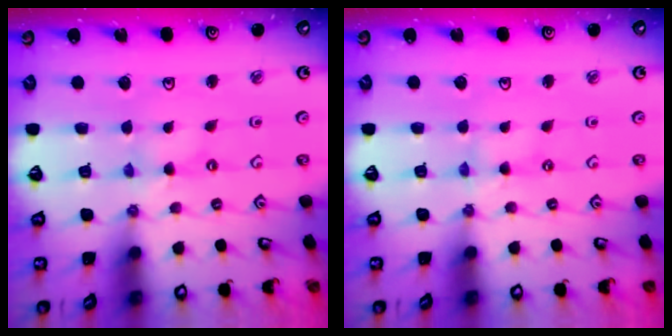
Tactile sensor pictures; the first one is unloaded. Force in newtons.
{"total": 0.0}